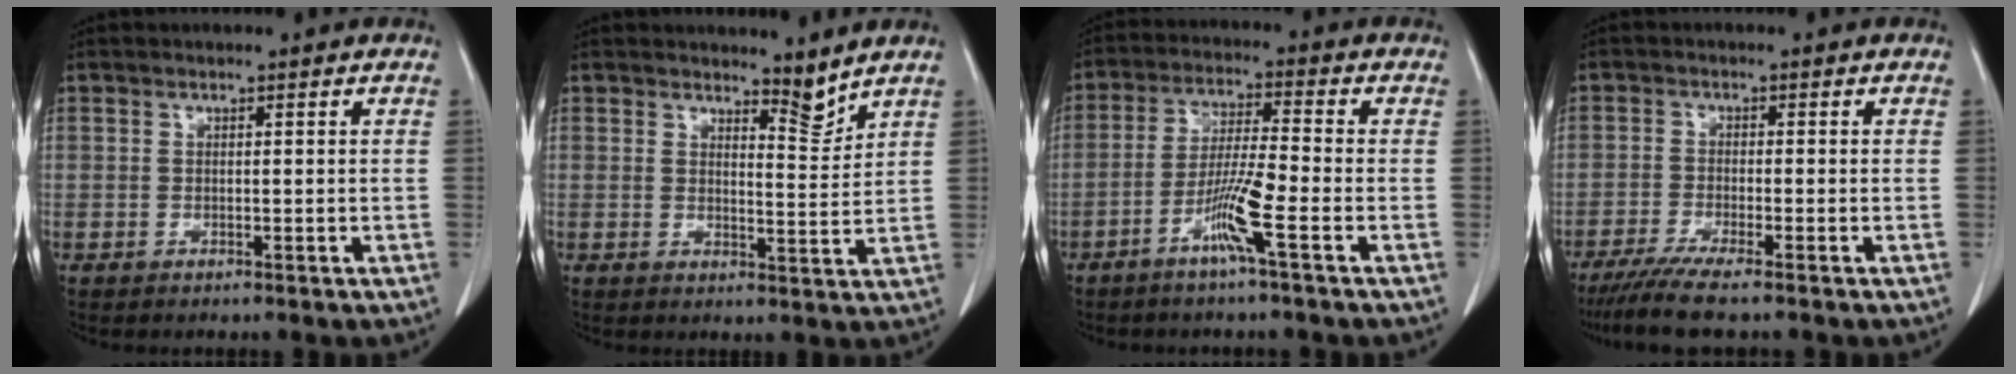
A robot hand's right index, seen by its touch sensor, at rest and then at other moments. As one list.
[{"total": 3.5, "force": [3.3, 0.5, 0.9], "torque": [-0.013, -0.021, 0.049]}, {"total": 7.4, "force": [-3.5, -0.7, 6.5], "torque": [-0.128, -0.007, -0.073]}, {"total": 5.7, "force": [-4.6, -0.7, 3.3], "torque": [-0.054, -0.016, -0.081]}]